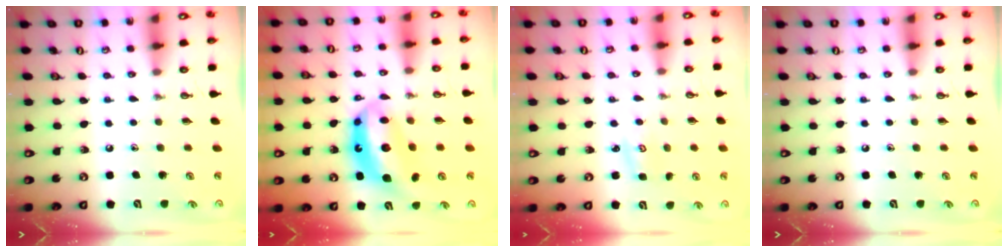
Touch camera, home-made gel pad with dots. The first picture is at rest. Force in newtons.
{"total": 13.2, "press": 13.1, "slide": 1.6}
{"total": 2.6, "press": 2.6, "slide": 0.2}
{"total": 0.0}